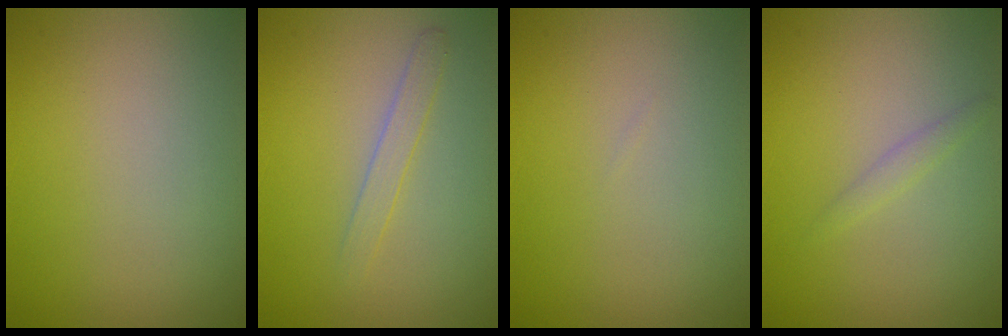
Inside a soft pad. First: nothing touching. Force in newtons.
{"total": 1.4, "press": 1.4, "slide": 0.1}
{"total": 0.0}
{"total": 1.0, "press": 0.9, "slide": 0.2}